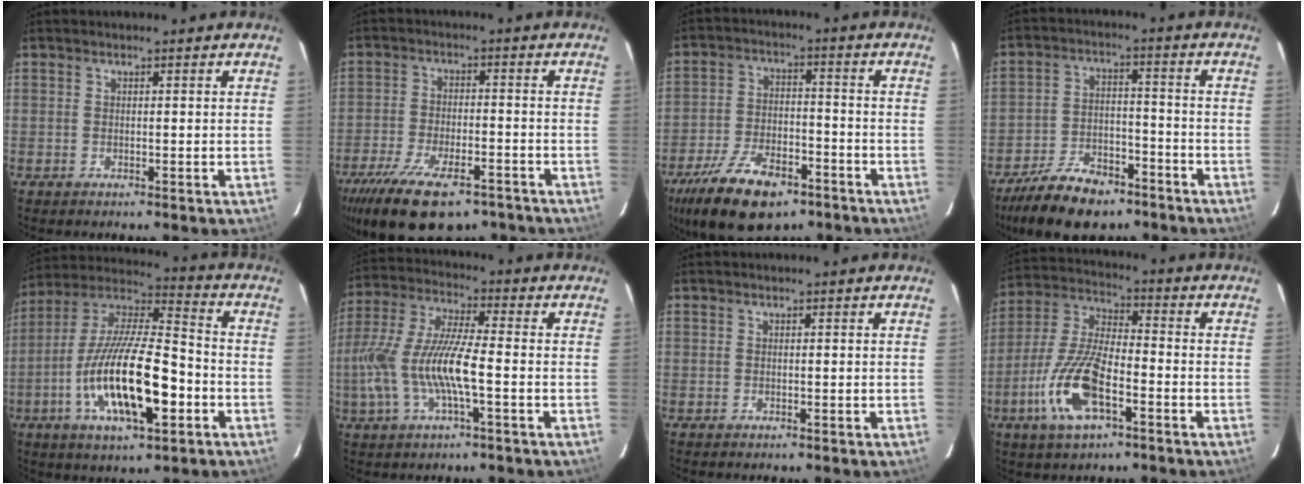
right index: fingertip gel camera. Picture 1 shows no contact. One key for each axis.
{"total": 18.2, "fx": -12.7, "fy": 7.1, "fz": 10.9, "tx": -0.227, "ty": -0.038, "tz": -0.202}
{"total": 17.2, "fx": -11.3, "fy": 8.0, "fz": 10.2, "tx": -0.224, "ty": -0.021, "tz": -0.189}
{"total": 15.1, "fx": -11.2, "fy": 7.0, "fz": 7.3, "tx": -0.164, "ty": -0.001, "tz": -0.179}
{"total": 20.3, "fx": -6.5, "fy": 6.2, "fz": 18.2, "tx": -0.349, "ty": -0.012, "tz": -0.119}
{"total": 14.9, "fx": -3.4, "fy": 2.9, "fz": 14.2, "tx": -0.292, "ty": -0.004, "tz": -0.063}
{"total": 0.0}
{"total": 14.7, "fx": -6.2, "fy": 5.4, "fz": 12.2, "tx": -0.267, "ty": -0.008, "tz": -0.124}